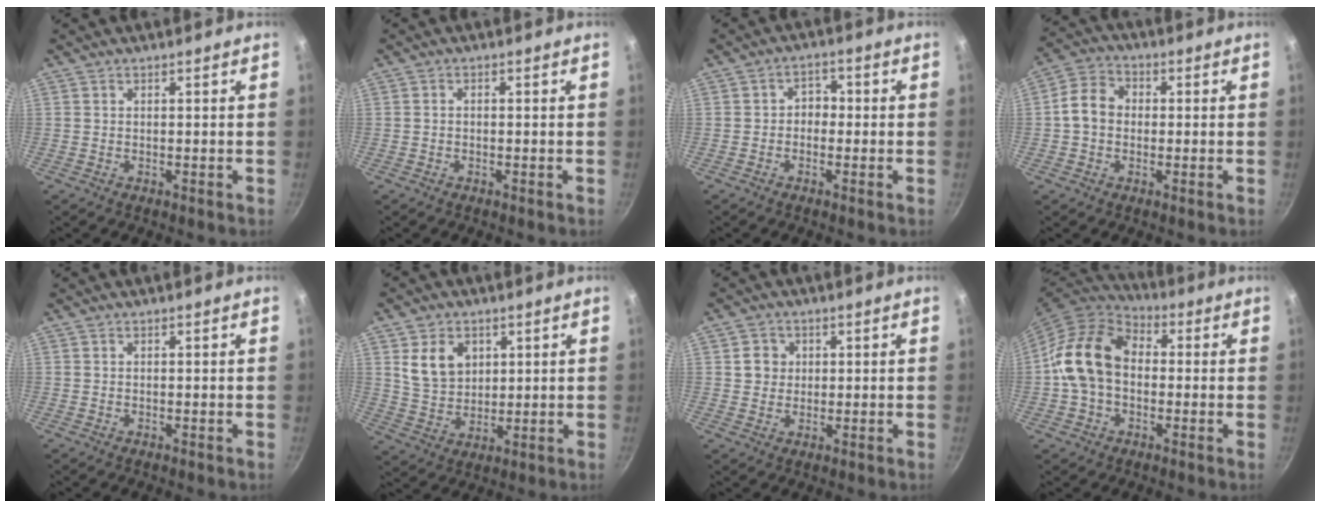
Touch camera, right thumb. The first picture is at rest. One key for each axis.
{"total": 0.7, "fx": -0.3, "fy": 0.5, "fz": 0.4, "tx": -0.012, "ty": 0.007, "tz": -0.006}
{"total": 3.2, "fx": -0.6, "fy": 2.6, "fz": 1.8, "tx": -0.003, "ty": 0.014, "tz": -0.018}
{"total": 7.2, "fx": -0.1, "fy": 5.9, "fz": 4.2, "tx": -0.054, "ty": 0.019, "tz": -0.019}
{"total": 0.0}
{"total": 9.1, "fx": 3.0, "fy": 7.1, "fz": 4.9, "tx": -0.064, "ty": -0.014, "tz": 0.062}
{"total": 3.9, "fx": 0.8, "fy": 3.6, "fz": 1.0, "tx": 0.008, "ty": 0.005, "tz": 0.010}
{"total": 14.8, "fx": -0.1, "fy": 10.9, "fz": 10.1, "tx": -0.159, "ty": 0.035, "tz": -0.018}